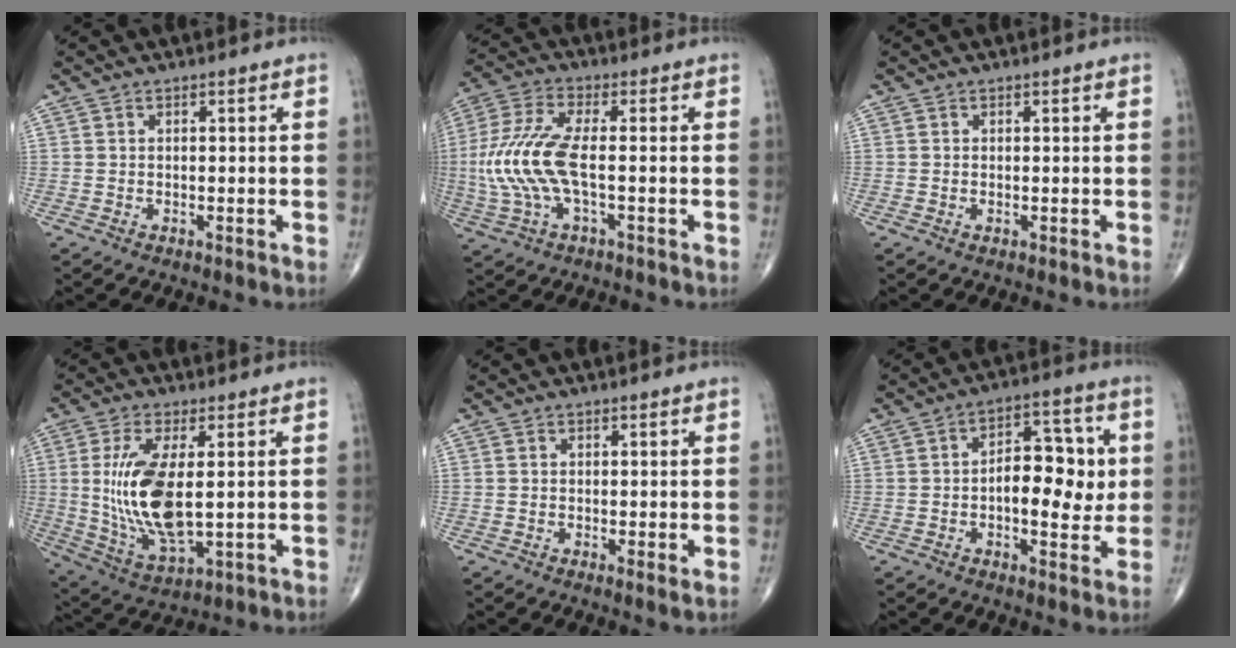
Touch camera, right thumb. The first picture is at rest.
{"total": 12.7, "force": [-1.3, 4.5, 11.8], "torque": [-0.289, 0.017, -0.028]}
{"total": 0.0}
{"total": 15.2, "force": [1.2, 6.1, 13.8], "torque": [-0.285, -0.022, 0.036]}
{"total": 1.2, "force": [0.0, 0.2, 1.2], "torque": [-0.023, -0.006, -0.002]}
{"total": 11.8, "force": [0.1, 6.2, 10.0], "torque": [-0.113, 0.018, -0.003]}